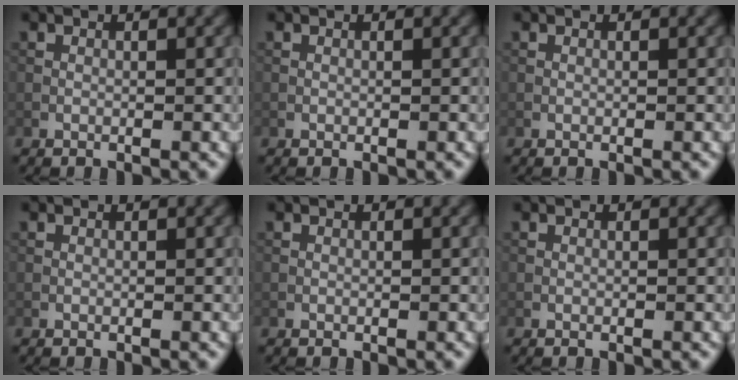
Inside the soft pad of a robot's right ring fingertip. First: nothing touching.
{"total": 0.0}
{"total": 0.0}
{"total": 0.0}
{"total": 0.0}
{"total": 0.0}